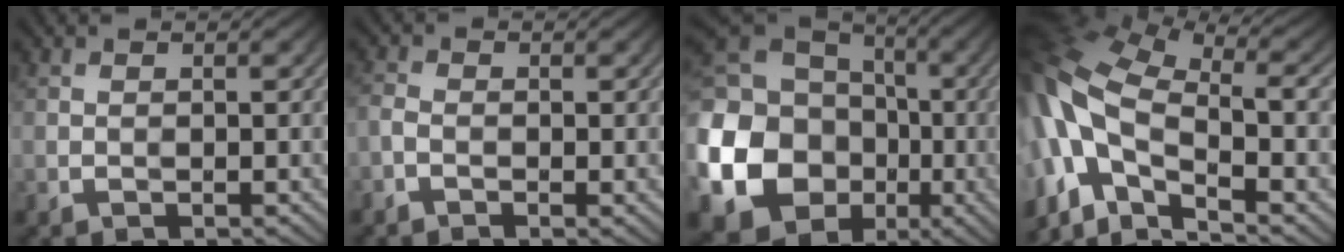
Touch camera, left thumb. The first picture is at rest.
{"total": 2.1, "force": [-1.0, 1.0, 1.5], "torque": [-0.036, -0.002, -0.023]}
{"total": 22.2, "force": [-5.6, 18.8, 10.3], "torque": [-0.270, -0.039, -0.130]}
{"total": 15.1, "force": [-2.5, 7.6, 12.8], "torque": [-0.299, -0.009, -0.042]}